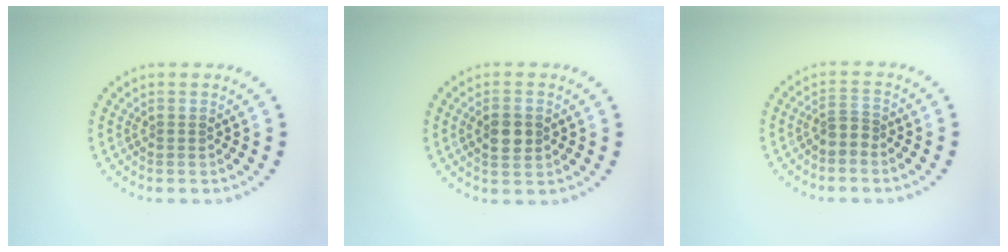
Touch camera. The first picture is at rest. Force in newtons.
{"total": 2.7, "press": 2.6, "slide": 0.2}
{"total": 1.8, "press": 1.3, "slide": 1.2}